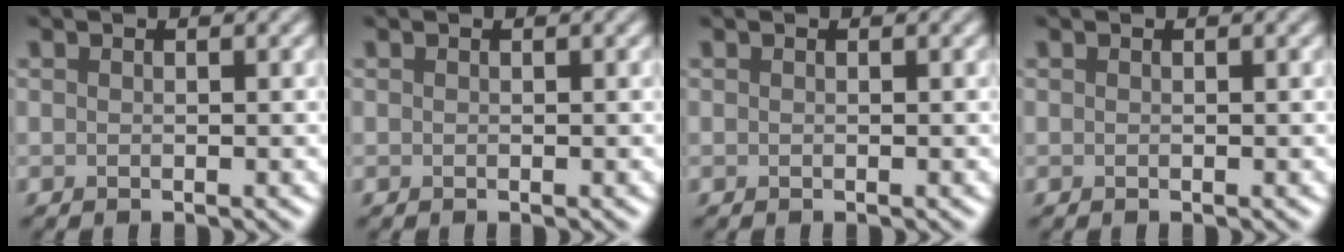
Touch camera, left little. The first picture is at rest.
{"total": 0.0}
{"total": 0.0}
{"total": 0.0}